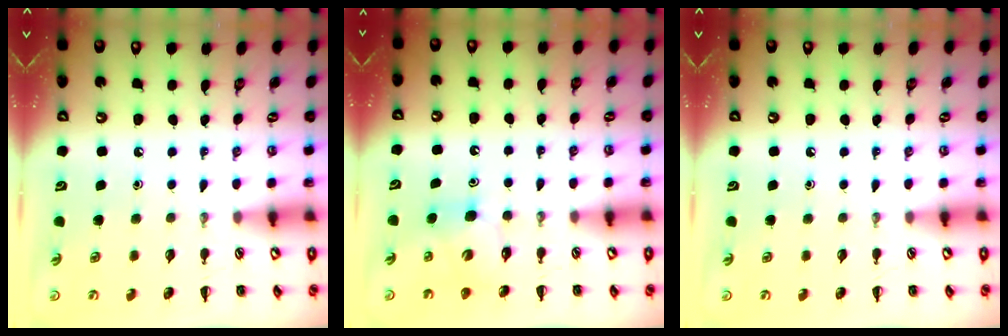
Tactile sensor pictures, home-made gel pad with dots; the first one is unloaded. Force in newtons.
{"total": 5.1, "press": 5.0, "slide": 1.0}
{"total": 0.0}